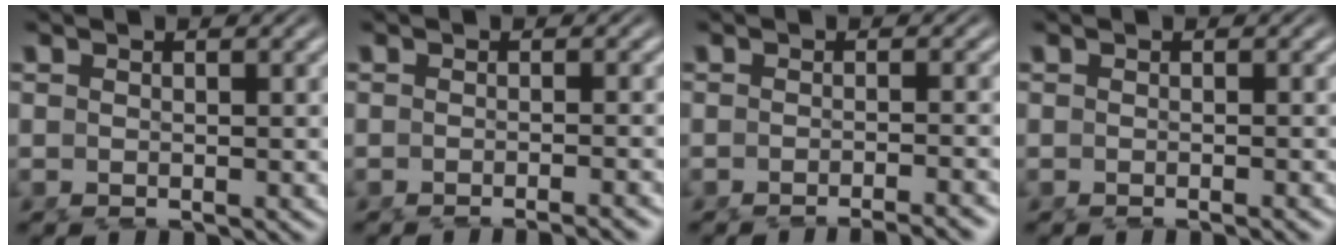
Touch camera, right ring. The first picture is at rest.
{"total": 3.1, "force": [-2.8, -0.1, 1.2], "torque": [-0.008, 0.001, -0.044]}
{"total": 5.0, "force": [-4.7, 0.2, 1.7], "torque": [-0.010, -0.004, -0.069]}
{"total": 0.9, "force": [-0.8, -0.3, 0.4], "torque": [-0.002, 0.003, -0.013]}